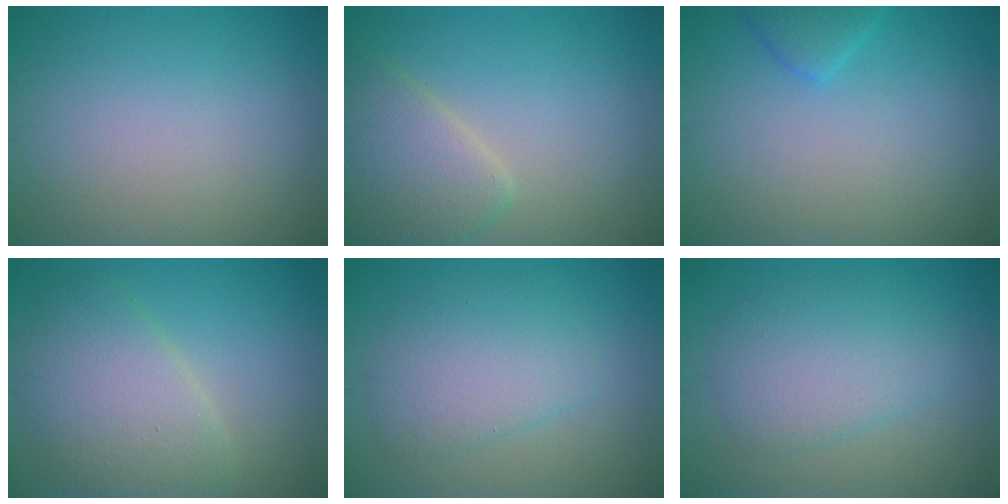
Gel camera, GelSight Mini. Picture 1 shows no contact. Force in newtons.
{"total": 4.5, "press": 4.5, "slide": 0.2}
{"total": 1.8, "press": 1.8, "slide": 0.1}
{"total": 5.9, "press": 5.9, "slide": 0.2}
{"total": 4.1, "press": 4.1, "slide": 0.2}
{"total": 4.6, "press": 4.6, "slide": 0.0}